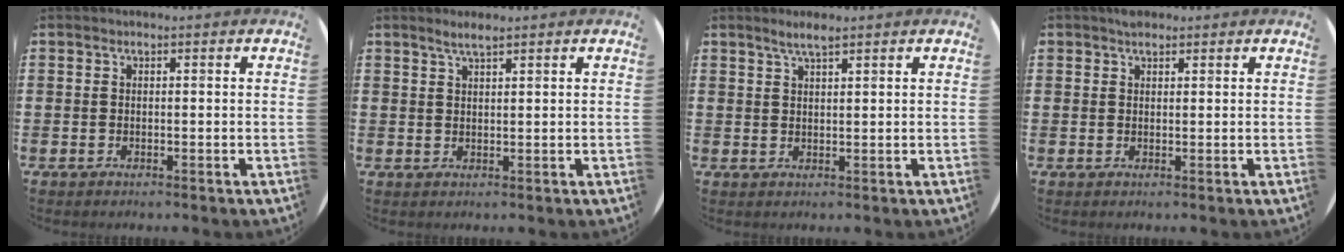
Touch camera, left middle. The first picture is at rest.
{"total": 2.0, "force": [1.7, 0.2, 1.0], "torque": [-0.021, 0.002, 0.031]}
{"total": 2.4, "force": [2.0, 0.3, 1.4], "torque": [-0.029, 0.003, 0.036]}
{"total": 1.3, "force": [1.1, 0.5, 0.1], "torque": [0.004, -0.001, 0.020]}